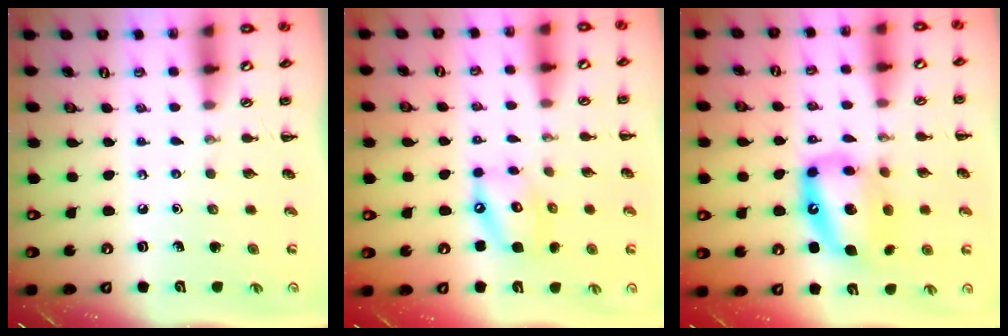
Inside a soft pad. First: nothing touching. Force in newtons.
{"total": 10.9, "press": 10.7, "slide": 2.0}
{"total": 14.5, "press": 14.0, "slide": 3.9}